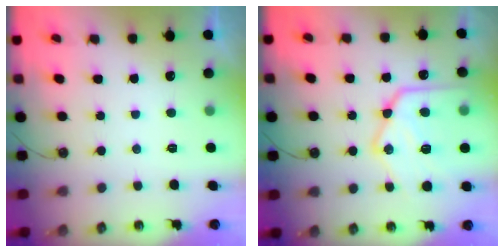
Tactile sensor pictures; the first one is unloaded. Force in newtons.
{"total": 21.6, "press": 21.6, "slide": 1.5}